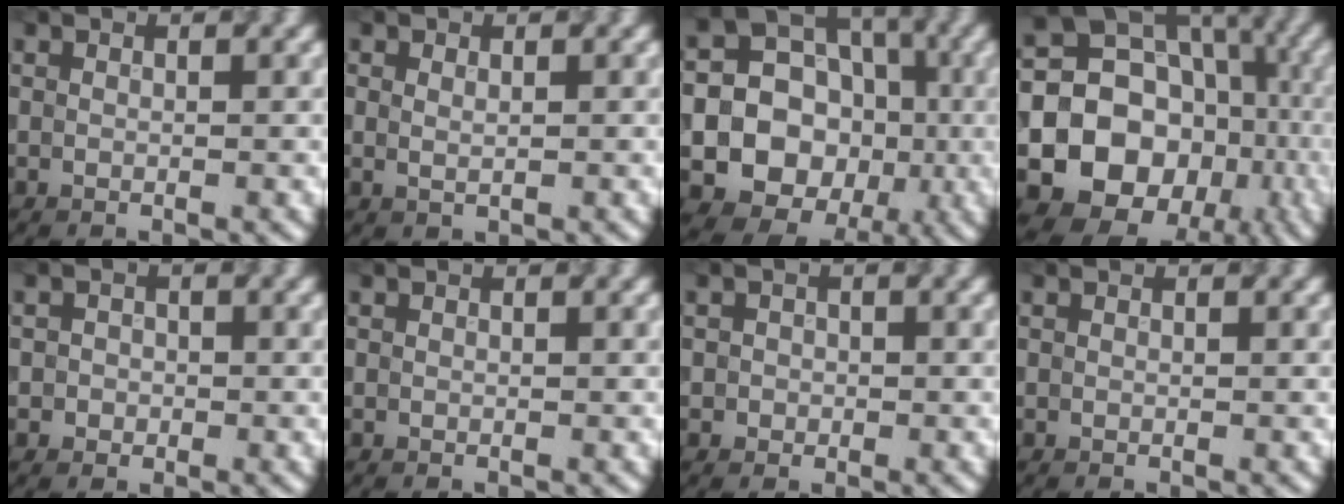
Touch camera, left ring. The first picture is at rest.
{"total": 1.0, "force": [0.3, 0.5, 0.7], "torque": [-0.013, 0.000, 0.006]}
{"total": 16.2, "force": [-2.7, 15.0, 5.4], "torque": [-0.099, -0.001, -0.059]}
{"total": 19.0, "force": [-4.0, 16.6, 8.2], "torque": [-0.121, -0.007, -0.076]}
{"total": 1.3, "force": [-0.1, 1.2, 0.3], "torque": [0.013, -0.002, -0.009]}
{"total": 0.0}
{"total": 1.0, "force": [-0.1, 1.0, 0.2], "torque": [0.007, -0.003, -0.003]}
{"total": 0.0}